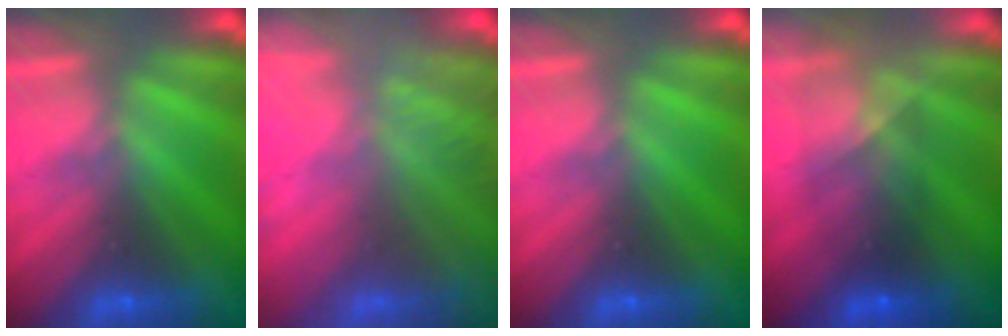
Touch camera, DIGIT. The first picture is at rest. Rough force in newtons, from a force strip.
{"total": 7.2}
{"total": 0.0}
{"total": 5.8}